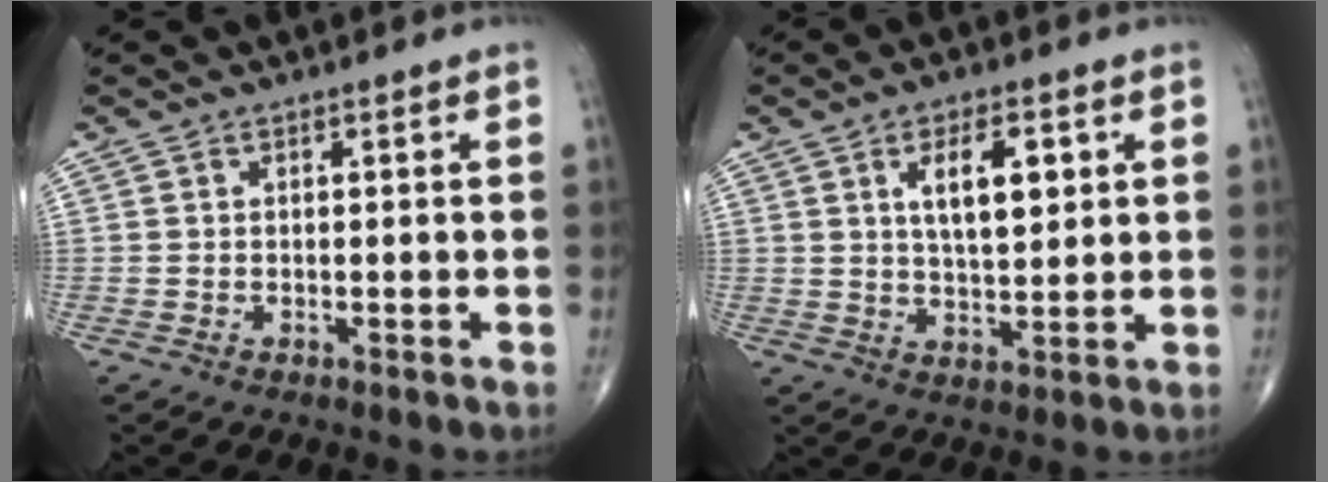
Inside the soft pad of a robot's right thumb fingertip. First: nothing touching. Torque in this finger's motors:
{"motor_torque": [0.63, 2.27, 1.29, 0.38, 0.05]}